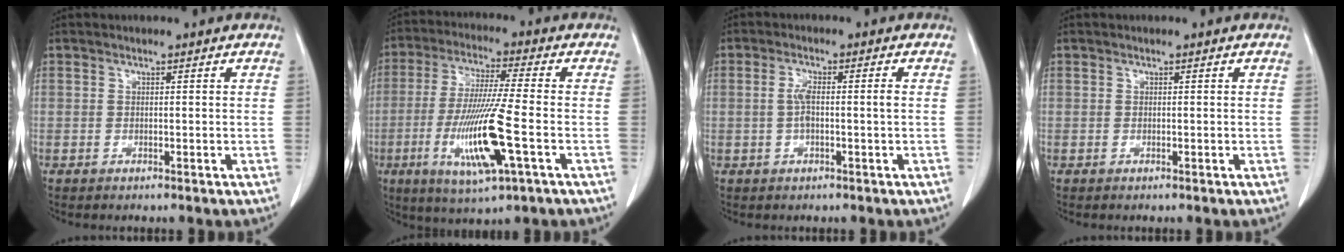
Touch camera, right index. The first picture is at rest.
{"total": 13.7, "force": [-4.0, 0.3, 13.1], "torque": [-0.265, -0.023, -0.075]}
{"total": 3.4, "force": [-0.2, 0.3, 3.4], "torque": [-0.071, 0.005, -0.004]}
{"total": 0.0}